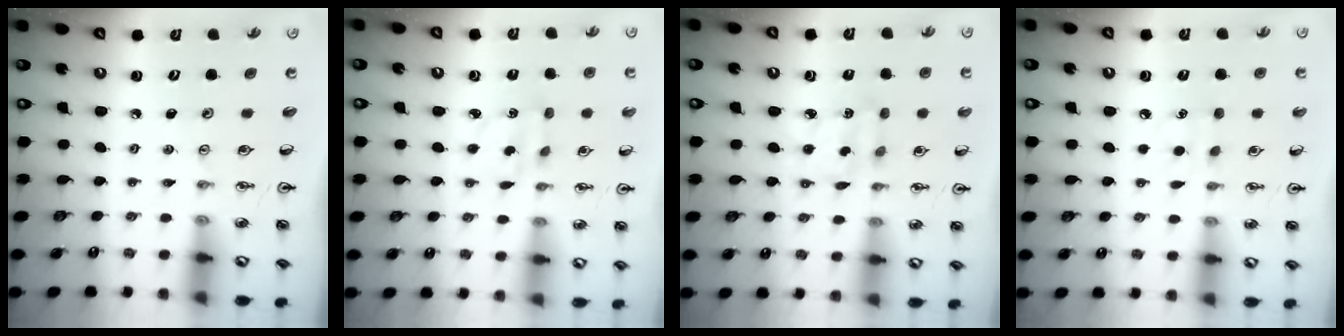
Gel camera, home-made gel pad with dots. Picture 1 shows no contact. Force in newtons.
{"total": 2.7, "press": 2.7, "slide": 0.5}
{"total": 2.9, "press": 2.9, "slide": 0.1}
{"total": 6.0, "press": 5.9, "slide": 0.7}